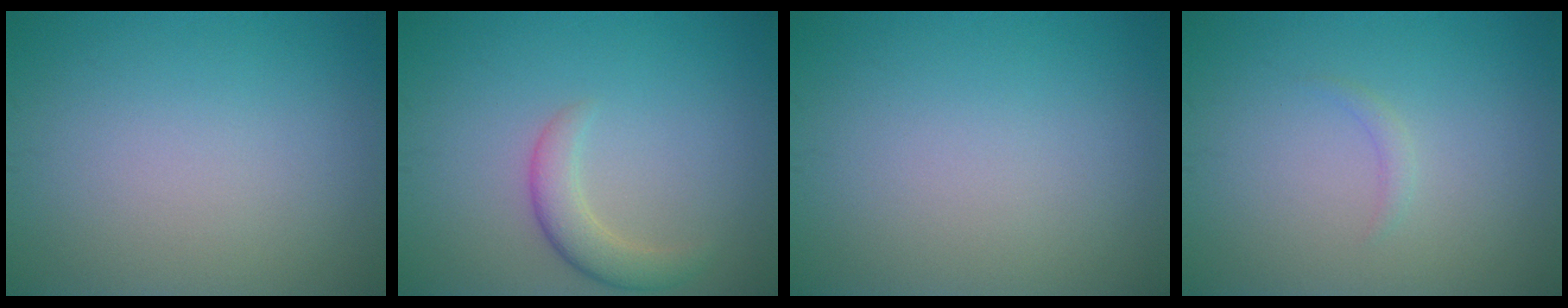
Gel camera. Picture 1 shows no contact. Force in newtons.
{"total": 2.8, "press": 2.7, "slide": 0.3}
{"total": 0.0}
{"total": 0.7, "press": 0.7, "slide": 0.0}